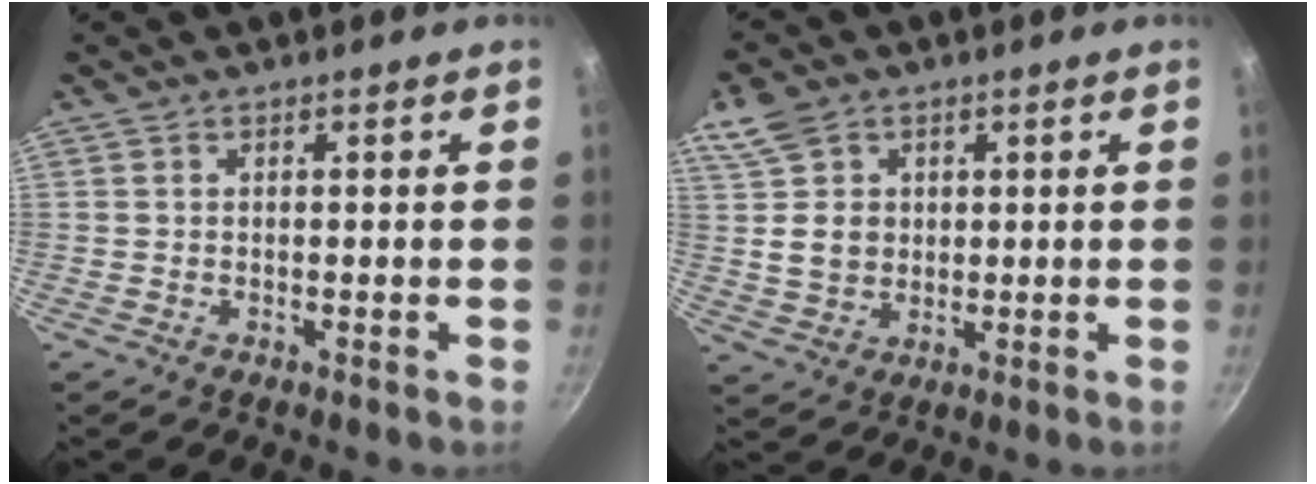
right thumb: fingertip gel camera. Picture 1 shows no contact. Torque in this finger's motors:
{"motor_torque": [-0.21, 0.26, 0.16, -0.08, 0.08]}